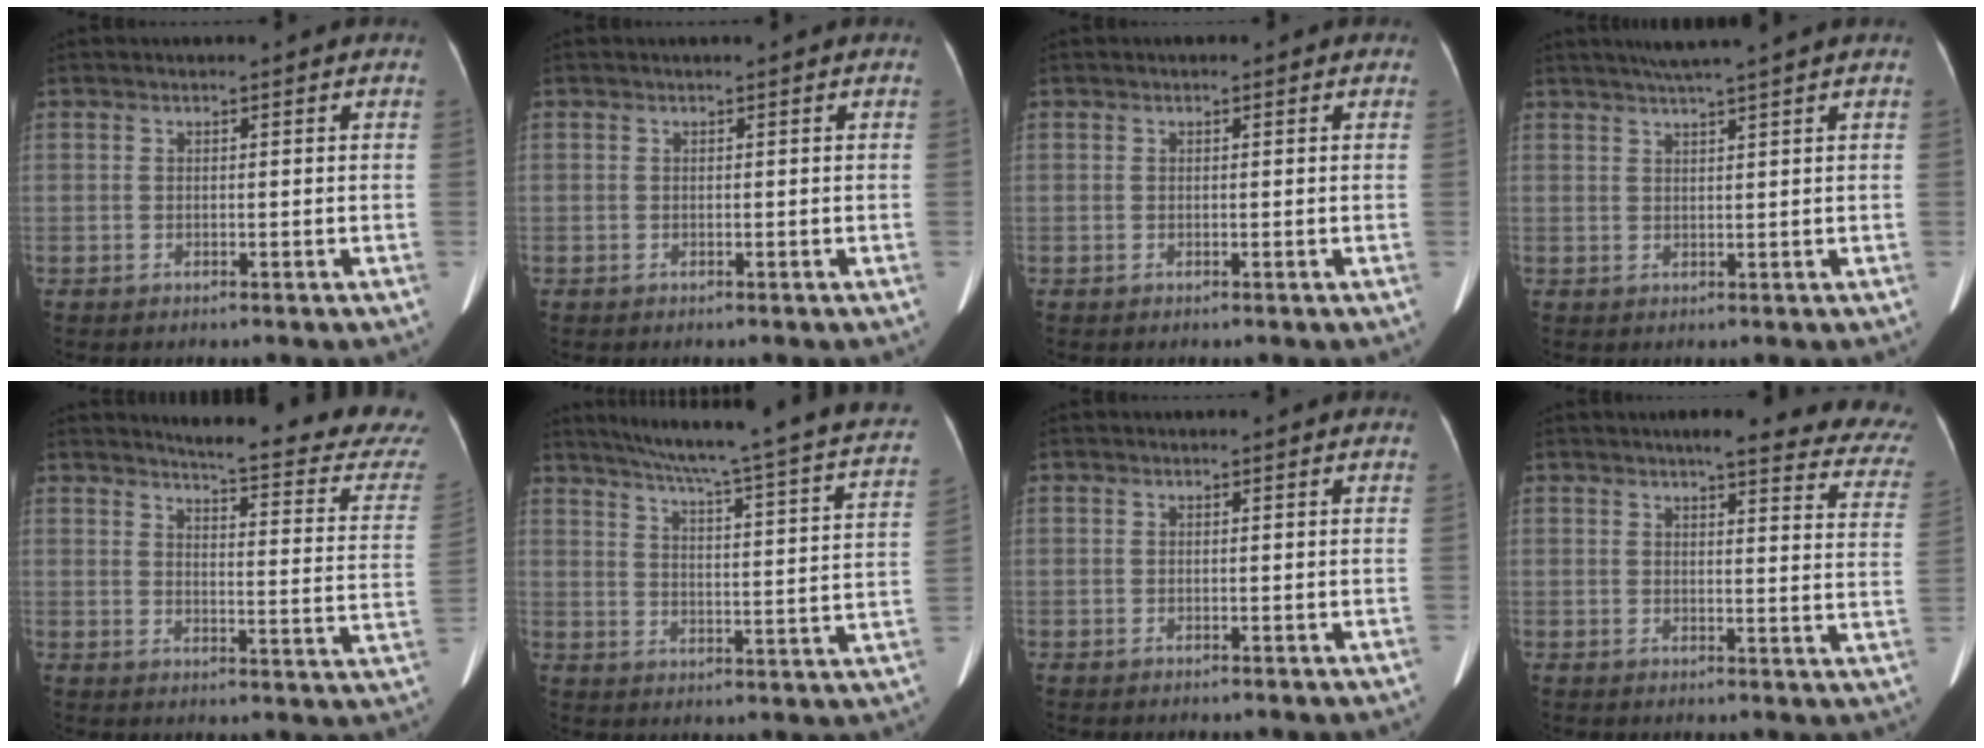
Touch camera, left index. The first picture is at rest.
{"total": 0.0}
{"total": 0.0}
{"total": 5.0, "force": [4.0, -1.1, 2.8], "torque": [-0.044, 0.016, 0.067]}
{"total": 19.7, "force": [18.7, 0.3, 6.2], "torque": [-0.080, -0.116, 0.201]}
{"total": 25.9, "force": [21.8, 1.0, 14.1], "torque": [-0.209, -0.041, 0.263]}
{"total": 0.0}
{"total": 18.8, "force": [16.5, 3.1, 8.5], "torque": [-0.080, -0.039, 0.164]}